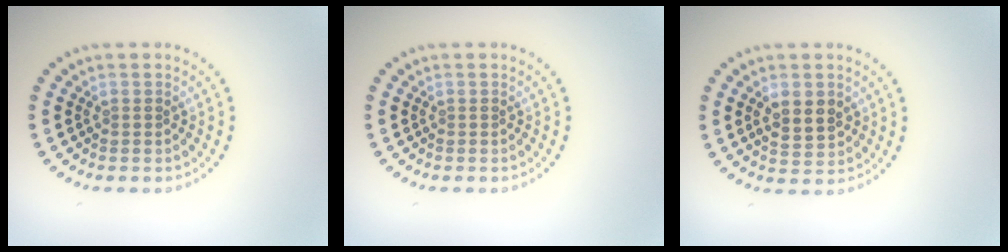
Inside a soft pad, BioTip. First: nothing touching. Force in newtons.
{"total": 0.0}
{"total": 3.0, "press": 3.0, "slide": 0.1}